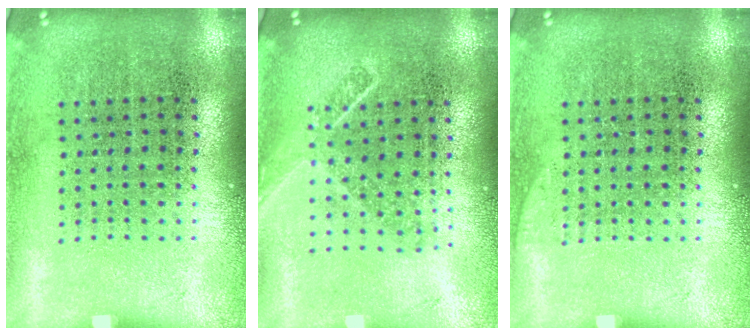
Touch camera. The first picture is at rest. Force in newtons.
{"total": 1.6, "press": 1.2, "slide": 1.1}
{"total": 0.7, "press": 0.7, "slide": 0.2}